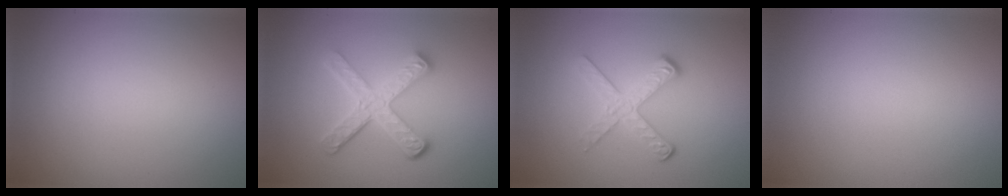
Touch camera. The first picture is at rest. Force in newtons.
{"total": 4.6, "press": 3.5, "slide": 3.0}
{"total": 3.4, "press": 2.4, "slide": 2.4}
{"total": 0.0}